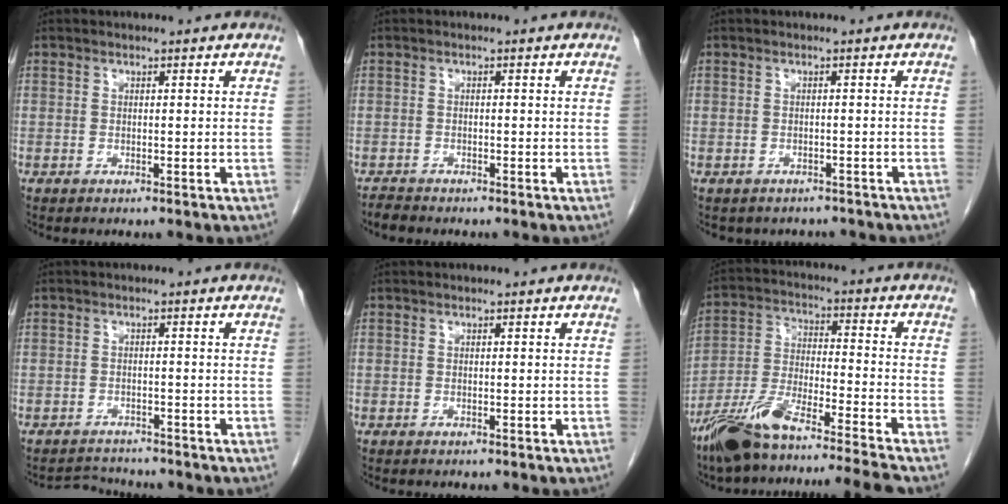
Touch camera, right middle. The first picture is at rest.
{"total": 1.3, "force": [-1.3, 0.2, 0.1], "torque": [-0.008, -0.005, -0.022]}
{"total": 4.5, "force": [-4.0, 2.1, 0.4], "torque": [-0.008, 0.006, -0.043]}
{"total": 3.3, "force": [-3.2, 0.3, -0.9], "torque": [0.009, -0.010, -0.050]}
{"total": 0.0}
{"total": 15.9, "force": [-13.4, -1.0, 8.5], "torque": [-0.176, -0.013, -0.239]}